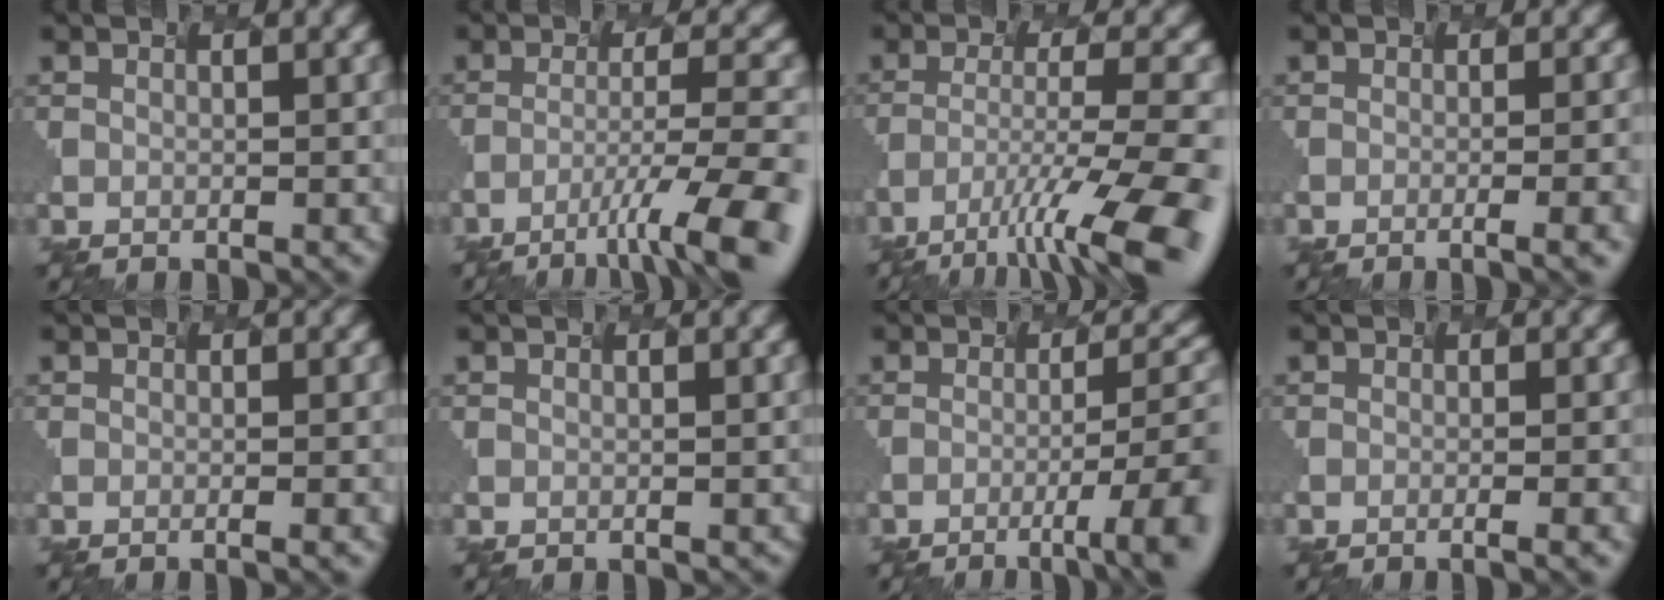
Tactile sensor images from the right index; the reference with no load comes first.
{"total": 8.4, "force": [-5.8, 0.2, 6.0], "torque": [-0.115, 0.002, -0.067]}
{"total": 10.7, "force": [-7.8, 1.0, 7.3], "torque": [-0.145, -0.009, -0.098]}
{"total": 5.3, "force": [-1.7, 1.7, 4.8], "torque": [-0.037, 0.005, 0.007]}
{"total": 1.3, "force": [-0.4, 0.3, 1.2], "torque": [-0.007, 0.004, -0.004]}
{"total": 0.0}
{"total": 7.5, "force": [-3.1, 1.0, 6.7], "torque": [-0.104, -0.006, -0.009]}
{"total": 3.0, "force": [-0.9, 0.8, 2.7], "torque": [-0.021, 0.005, -0.003]}